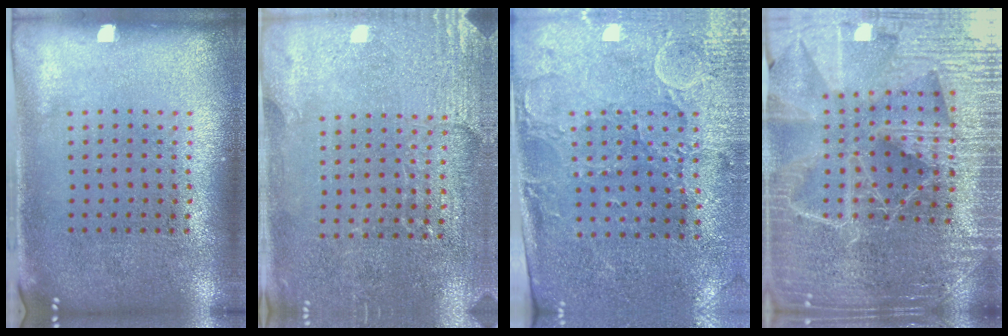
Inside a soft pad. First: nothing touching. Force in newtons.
{"total": 2.9, "press": 2.9, "slide": 0.5}
{"total": 2.9, "press": 2.6, "slide": 1.3}
{"total": 5.1, "press": 4.7, "slide": 2.1}